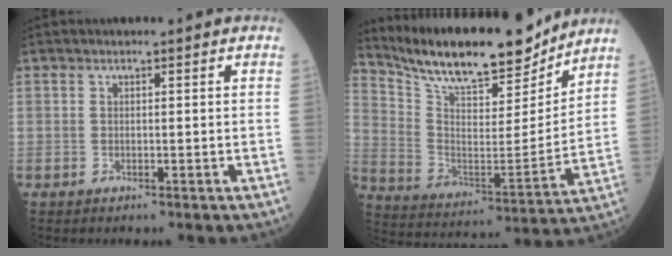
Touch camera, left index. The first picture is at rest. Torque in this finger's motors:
{"motor_torque": [0.09, -0.71, 0.29, 0.04]}